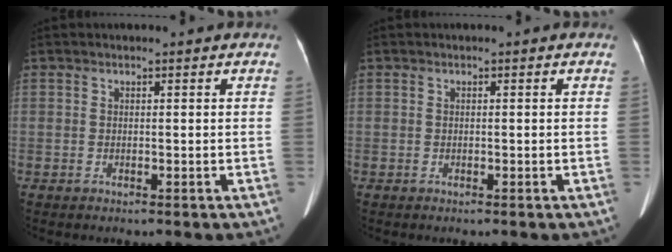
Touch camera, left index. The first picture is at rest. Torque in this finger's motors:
{"motor_torque": [0.02, -0.01, 0.00, 0.00]}